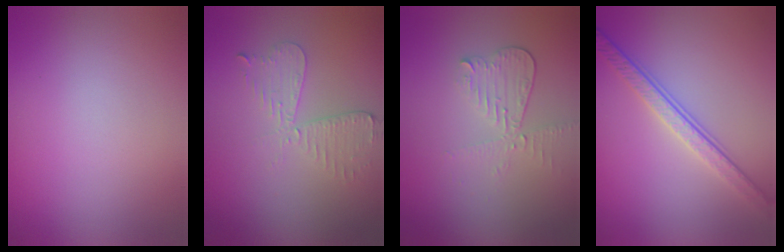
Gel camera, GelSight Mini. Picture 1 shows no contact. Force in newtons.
{"total": 2.7, "press": 2.4, "slide": 1.1}
{"total": 2.5, "press": 2.3, "slide": 0.9}
{"total": 4.2, "press": 3.0, "slide": 2.9}